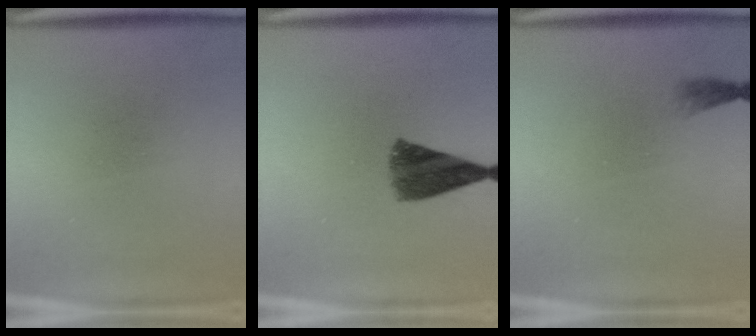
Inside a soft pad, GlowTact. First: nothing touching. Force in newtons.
{"total": 7.6}
{"total": 1.1}